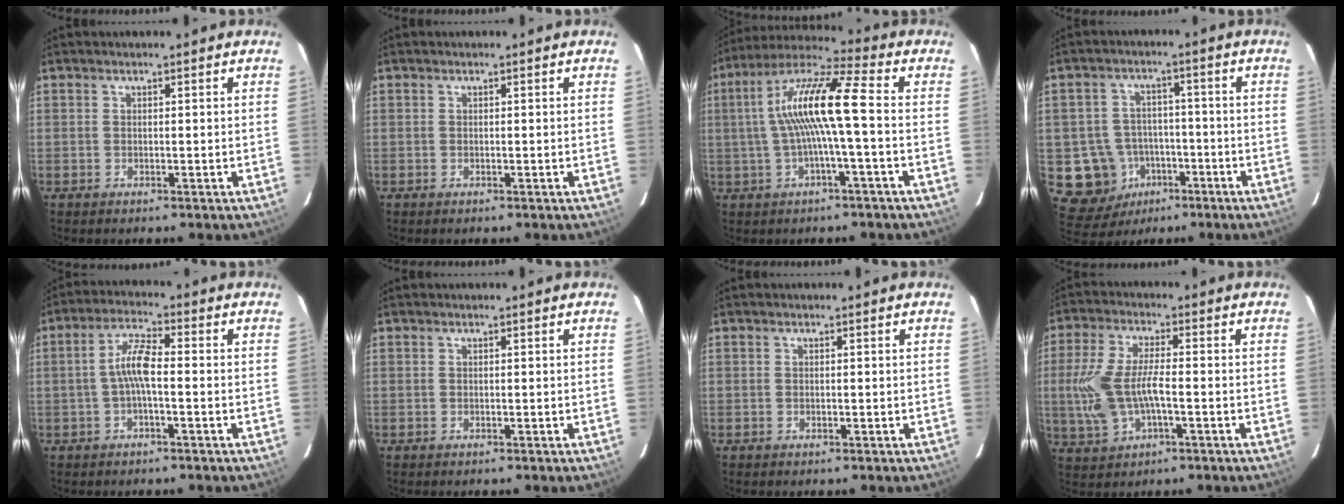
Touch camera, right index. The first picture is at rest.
{"total": 0.0}
{"total": 13.0, "force": [-0.3, 0.8, 13.0], "torque": [-0.251, 0.020, -0.008]}
{"total": 10.9, "force": [-4.1, 9.8, 2.2], "torque": [-0.078, 0.028, -0.045]}
{"total": 5.4, "force": [-1.0, 1.2, 5.2], "torque": [-0.109, 0.015, -0.021]}
{"total": 0.0}
{"total": 0.0}
{"total": 10.9, "force": [-1.8, 4.6, 9.7], "torque": [-0.208, -0.002, -0.030]}